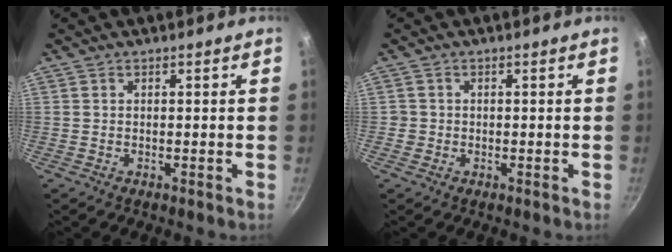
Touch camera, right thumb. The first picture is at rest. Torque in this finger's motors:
{"motor_torque": [-0.08, 0.20, 0.09, 0.18, 0.00]}